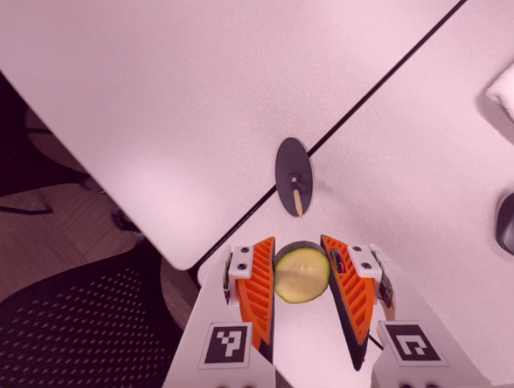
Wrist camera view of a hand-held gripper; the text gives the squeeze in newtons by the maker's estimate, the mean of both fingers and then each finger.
{"total": 11.8, "left": 11.9, "right": 11.6}